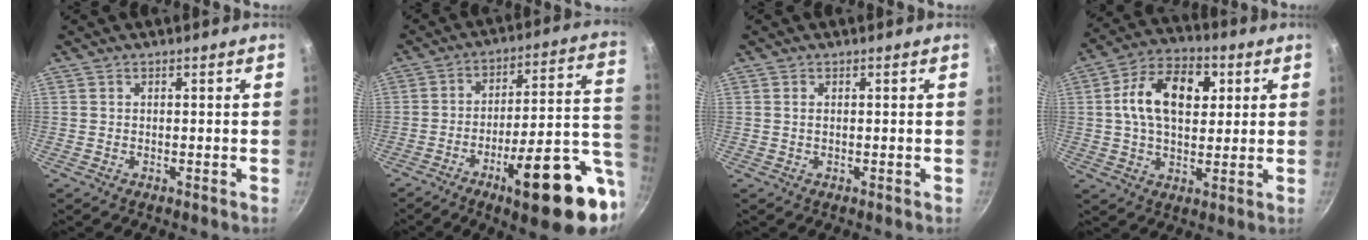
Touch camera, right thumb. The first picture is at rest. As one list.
[{"total": 23.6, "force": [-9.7, 5.7, 20.7], "torque": [-0.225, 0.054, -0.132]}, {"total": 0.6, "force": [0.1, 0.3, 0.5], "torque": [-0.014, 0.003, 0.004]}, {"total": 14.4, "force": [3.1, 8.9, 10.9], "torque": [-0.171, 0.010, 0.047]}]